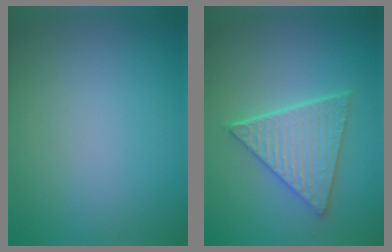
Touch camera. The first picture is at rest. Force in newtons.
{"total": 5.0, "press": 4.2, "slide": 2.6}